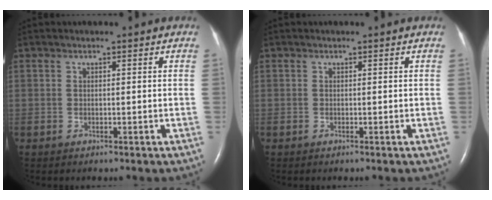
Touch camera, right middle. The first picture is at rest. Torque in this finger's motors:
{"motor_torque": [0.40, -0.40, -0.08, -0.12]}